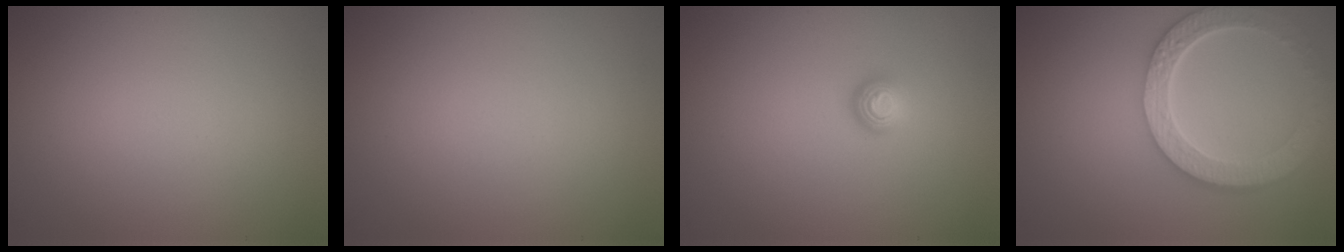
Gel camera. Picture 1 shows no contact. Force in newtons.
{"total": 0.0}
{"total": 1.6, "press": 1.0, "slide": 1.3}
{"total": 6.5, "press": 5.1, "slide": 4.0}